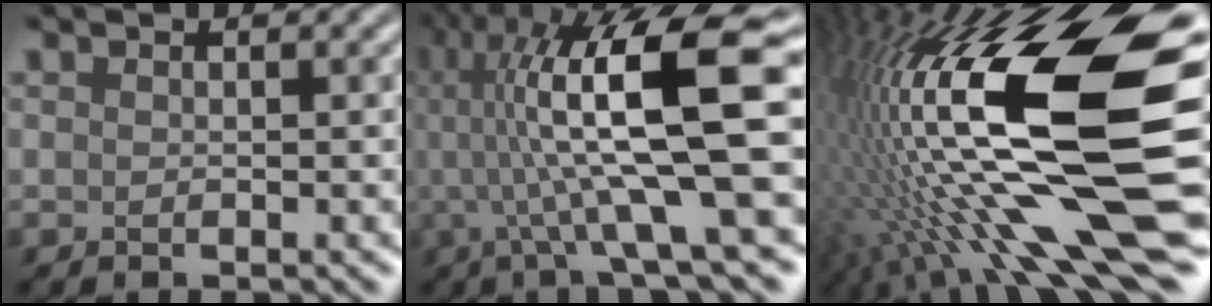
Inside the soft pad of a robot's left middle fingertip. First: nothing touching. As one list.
[{"total": 13.5, "force": [0.4, 2.6, 13.2], "torque": [-0.228, 0.024, 0.015]}, {"total": 19.2, "force": [-1.8, 5.5, 18.4], "torque": [-0.336, 0.008, -0.039]}]